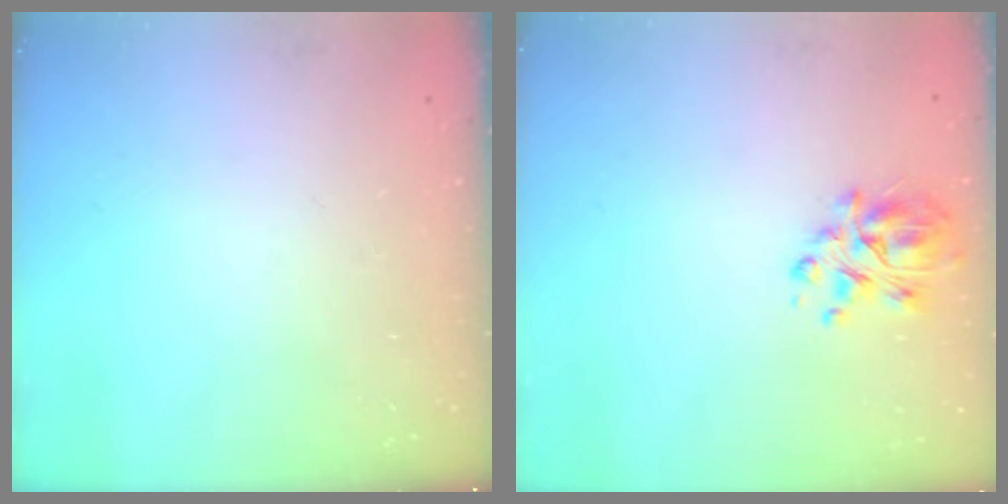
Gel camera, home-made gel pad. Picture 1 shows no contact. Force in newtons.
{"total": 7.6, "press": 7.2, "slide": 2.5}